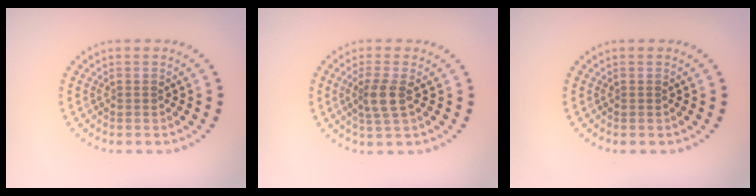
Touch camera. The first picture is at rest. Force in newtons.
{"total": 2.3, "press": 2.0, "slide": 1.3}
{"total": 0.0}